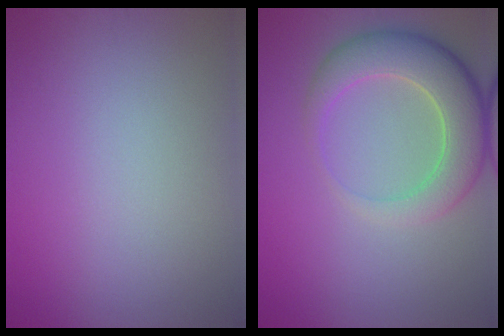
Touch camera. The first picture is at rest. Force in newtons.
{"total": 6.5, "press": 6.5, "slide": 0.6}